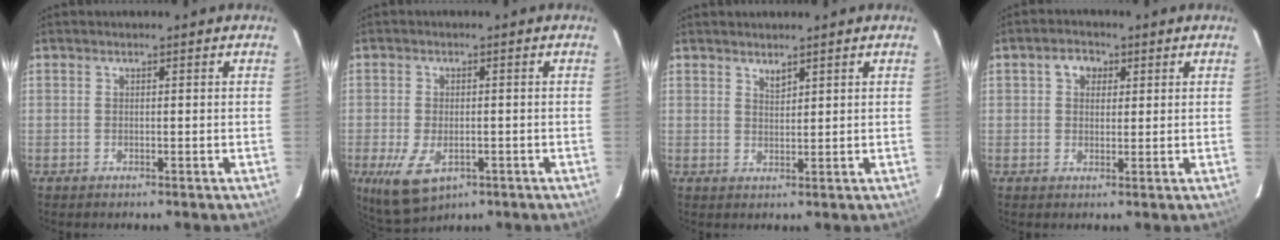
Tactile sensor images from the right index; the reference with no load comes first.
{"total": 8.3, "force": [-3.3, 4.7, 6.0], "torque": [-0.132, -0.023, -0.051]}
{"total": 1.6, "force": [1.4, 0.5, 0.5], "torque": [-0.006, 0.000, 0.026]}
{"total": 3.4, "force": [1.2, 2.9, 1.4], "torque": [-0.020, 0.015, 0.020]}